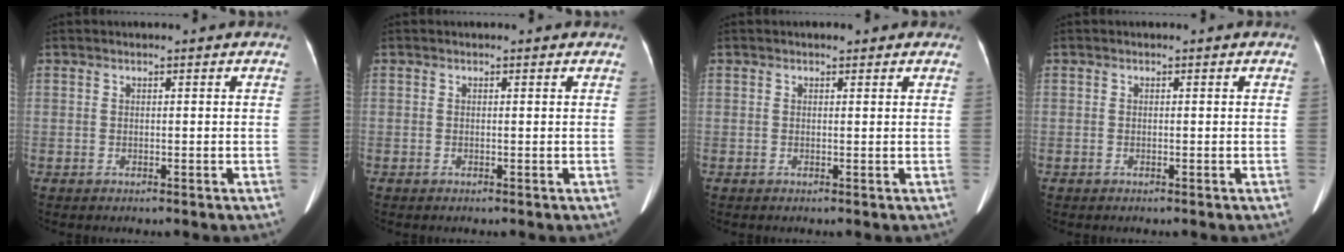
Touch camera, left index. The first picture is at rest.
{"total": 0.0}
{"total": 1.8, "force": [1.3, 0.8, 0.9], "torque": [-0.009, 0.010, 0.013]}
{"total": 0.0}